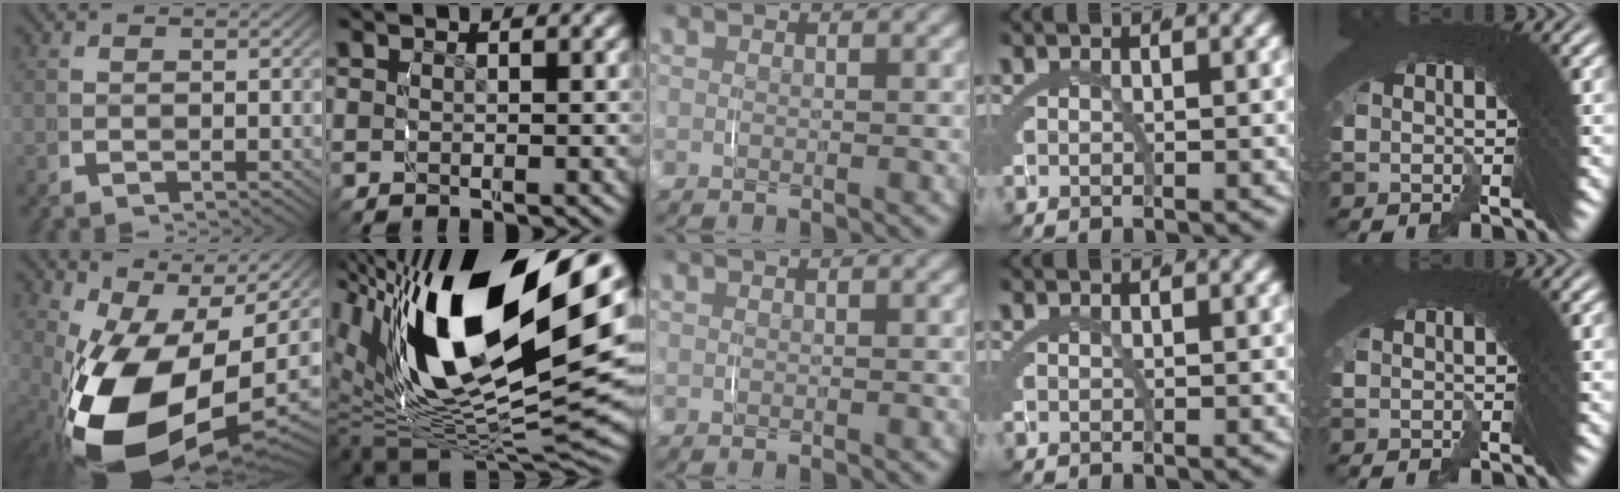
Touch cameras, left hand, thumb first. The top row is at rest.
{"thumb": {"total": 18.8, "force": [-1.9, 11.3, 14.9], "torque": [-0.292, -0.082, 0.013]}, "index": {"total": 21.3, "force": [3.1, 10.8, 18.1], "torque": [-0.311, 0.003, 0.053]}}